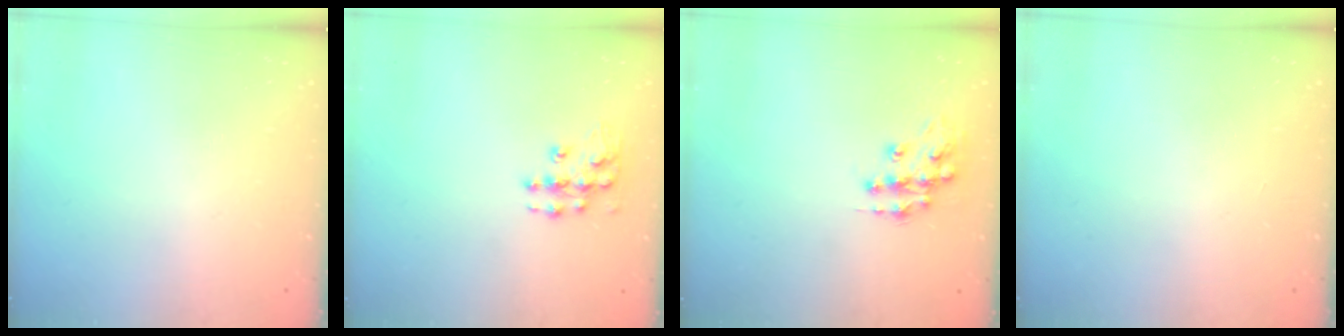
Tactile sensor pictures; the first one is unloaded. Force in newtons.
{"total": 8.9, "press": 8.8, "slide": 0.6}
{"total": 11.5, "press": 11.5, "slide": 0.7}
{"total": 0.0}